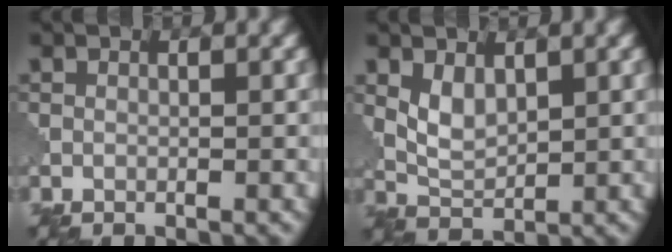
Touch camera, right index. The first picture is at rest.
{"total": 2.8, "force": [1.0, 1.6, 2.1], "torque": [-0.046, -0.004, 0.026]}